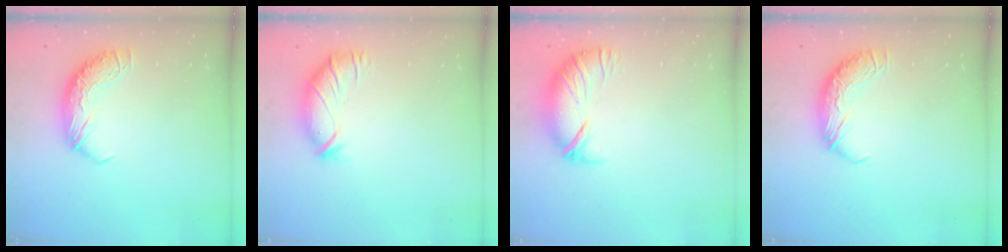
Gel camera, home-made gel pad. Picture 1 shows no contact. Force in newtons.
{"total": 2.9, "press": 2.3, "slide": 1.6}
{"total": 4.2, "press": 3.5, "slide": 2.2}
{"total": 0.0}